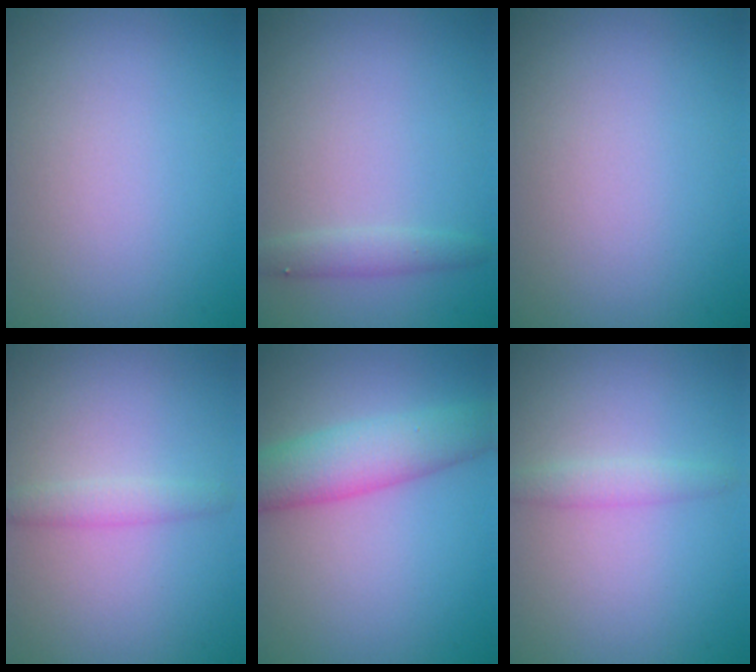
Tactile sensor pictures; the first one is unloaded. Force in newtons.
{"total": 1.5, "press": 1.5, "slide": 0.1}
{"total": 0.0}
{"total": 1.4, "press": 1.4, "slide": 0.0}
{"total": 5.2, "press": 5.2, "slide": 0.3}
{"total": 1.4, "press": 1.4, "slide": 0.1}